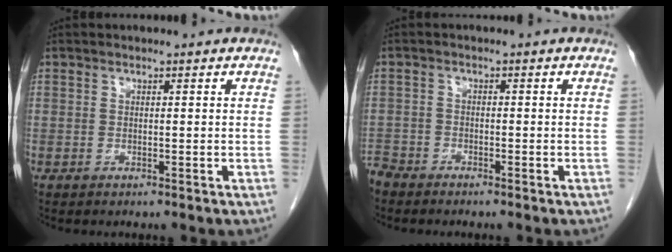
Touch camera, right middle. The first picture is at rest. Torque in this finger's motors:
{"motor_torque": [0.58, -0.74, 0.07, 0.05]}